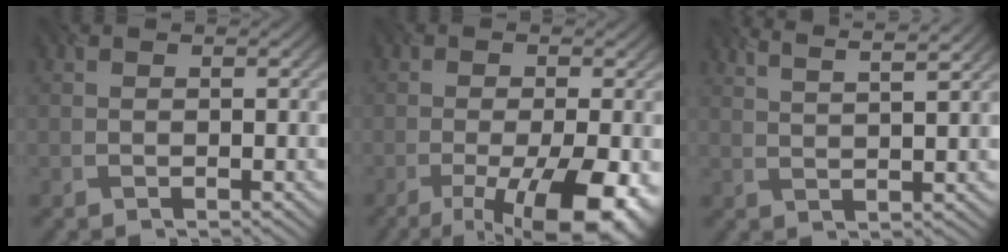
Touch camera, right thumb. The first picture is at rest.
{"total": 12.8, "force": [-6.8, 4.4, 9.9], "torque": [-0.161, -0.011, -0.087]}
{"total": 5.4, "force": [4.6, 0.5, 2.8], "torque": [-0.045, 0.026, 0.064]}